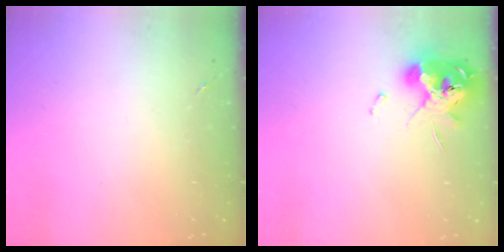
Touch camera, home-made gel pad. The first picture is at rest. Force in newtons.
{"total": 11.3, "press": 11.2, "slide": 1.6}